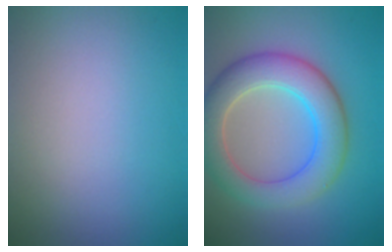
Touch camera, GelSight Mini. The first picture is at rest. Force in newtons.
{"total": 6.5, "press": 6.5, "slide": 0.3}